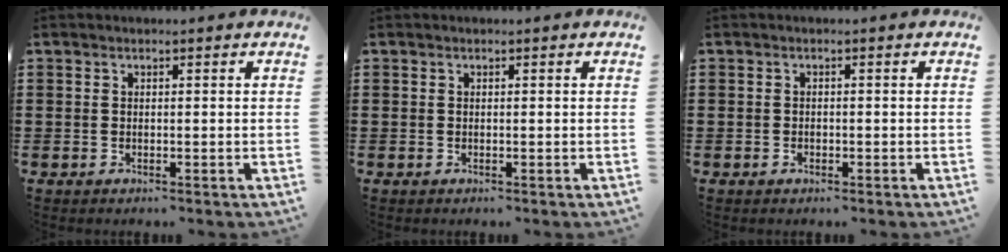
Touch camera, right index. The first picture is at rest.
{"total": 0.0}
{"total": 0.6, "force": [-0.3, 0.4, 0.3], "torque": [-0.008, -0.001, -0.006]}